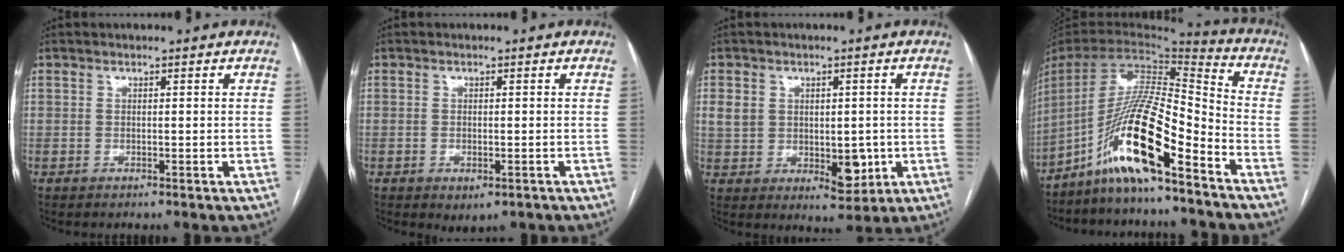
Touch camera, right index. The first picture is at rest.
{"total": 2.3, "force": [-1.0, 1.3, 1.6], "torque": [-0.021, -0.004, -0.002]}
{"total": 8.3, "force": [0.0, 5.6, 6.1], "torque": [-0.082, 0.003, 0.018]}
{"total": 16.6, "force": [-10.5, 1.5, 12.8], "torque": [-0.255, 0.001, -0.195]}